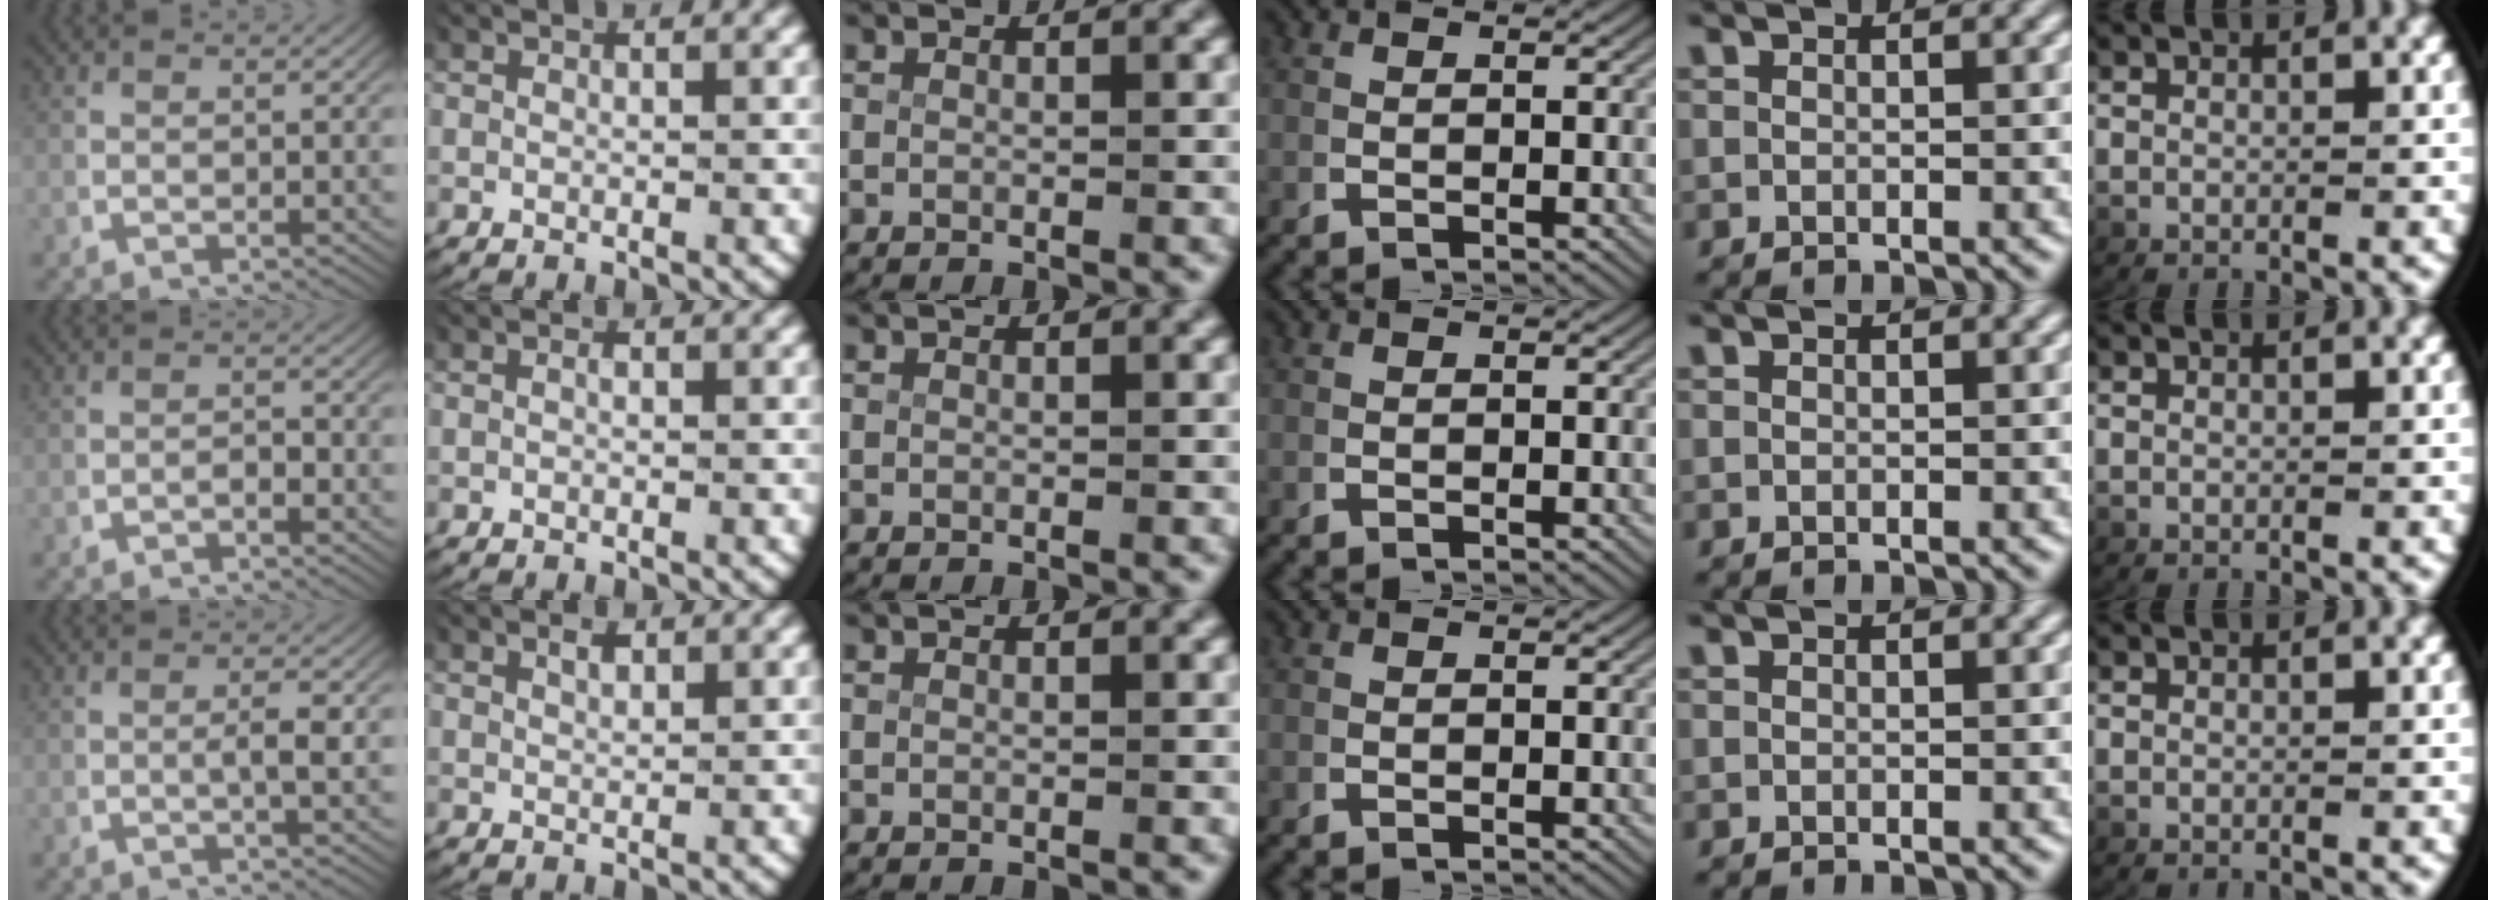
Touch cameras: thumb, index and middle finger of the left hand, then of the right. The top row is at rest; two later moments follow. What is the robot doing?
{"motion": "lift_and_place", "object": "key"}